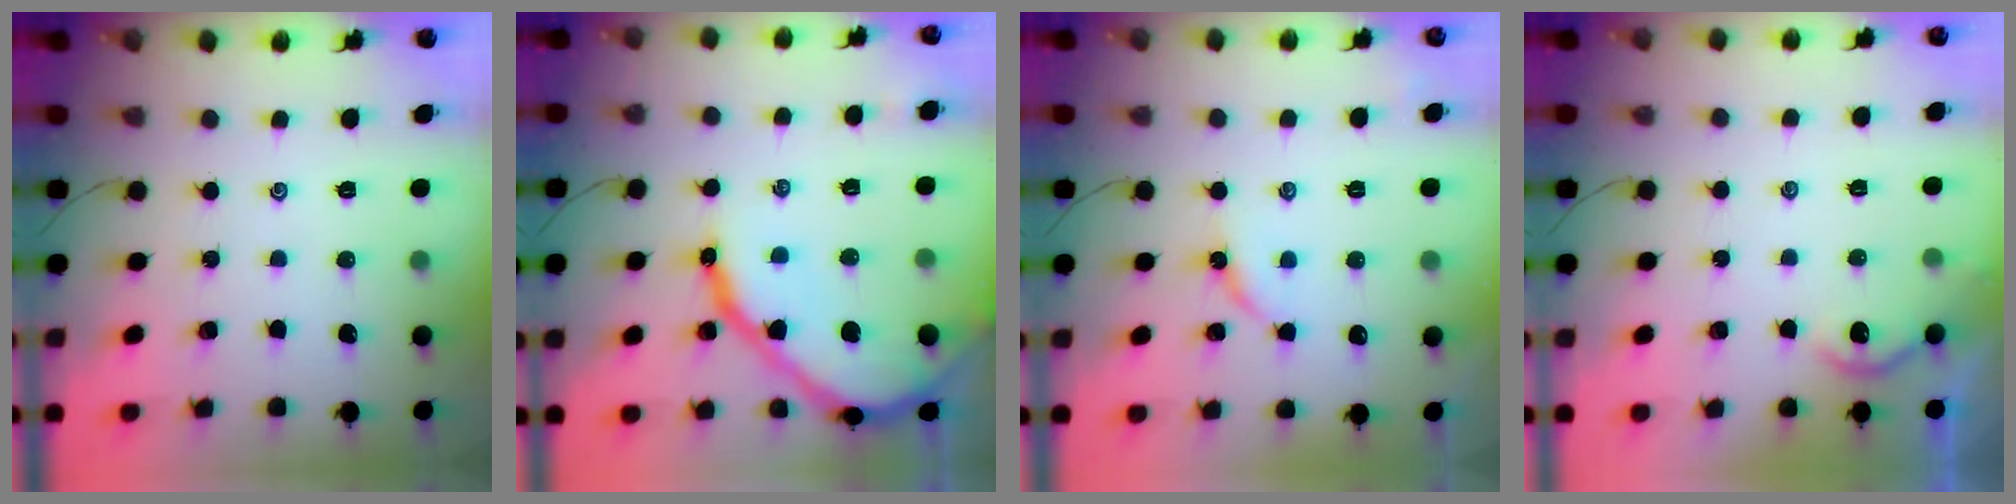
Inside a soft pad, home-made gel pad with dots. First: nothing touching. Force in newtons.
{"total": 17.6, "press": 17.5, "slide": 1.9}
{"total": 3.5, "press": 3.4, "slide": 0.5}
{"total": 3.4, "press": 3.4, "slide": 0.3}